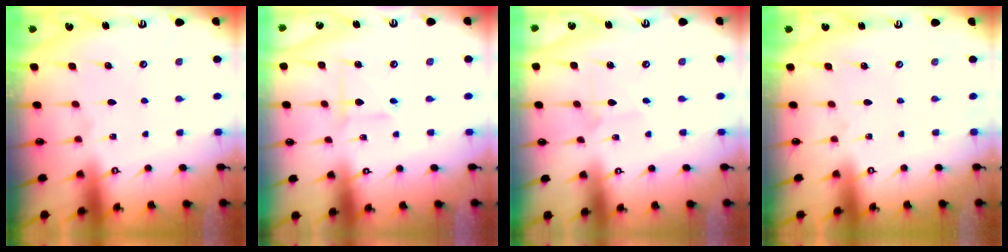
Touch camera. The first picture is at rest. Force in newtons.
{"total": 3.1, "press": 3.1, "slide": 0.2}
{"total": 2.6, "press": 2.6, "slide": 0.2}
{"total": 0.0}